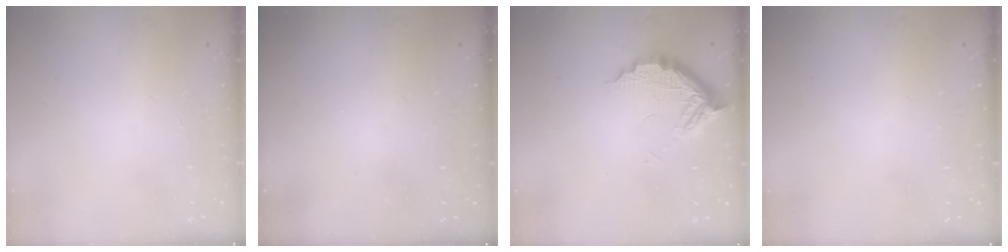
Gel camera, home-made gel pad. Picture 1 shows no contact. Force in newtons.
{"total": 3.0, "press": 3.0, "slide": 0.1}
{"total": 10.5, "press": 10.5, "slide": 0.9}
{"total": 2.8, "press": 2.8, "slide": 0.1}